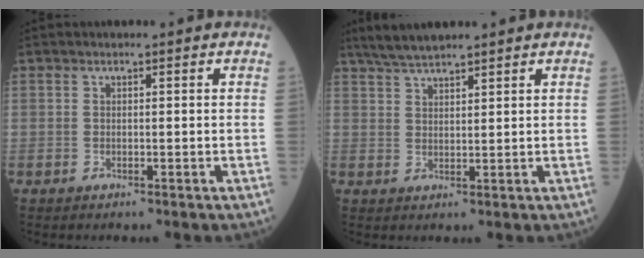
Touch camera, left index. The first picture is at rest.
{"total": 5.9, "force": [5.1, 0.5, 2.8], "torque": [-0.057, 0.024, 0.098]}